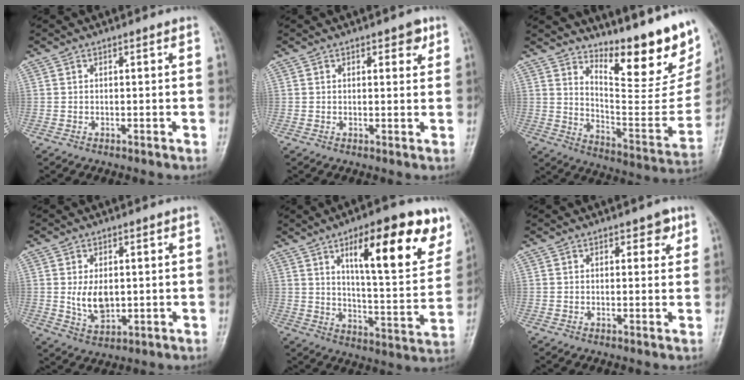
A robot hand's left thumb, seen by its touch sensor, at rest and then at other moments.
{"total": 2.9, "force": [1.6, 1.4, 1.9], "torque": [-0.009, -0.006, 0.018]}
{"total": 21.9, "force": [15.9, 6.5, 13.5], "torque": [-0.158, -0.124, 0.230]}
{"total": 6.2, "force": [0.4, 4.0, 4.7], "torque": [-0.072, -0.012, 0.018]}
{"total": 21.3, "force": [10.7, 6.7, 17.1], "torque": [-0.198, -0.040, 0.159]}
{"total": 2.9, "force": [1.6, 1.7, 1.8], "torque": [-0.003, -0.005, 0.017]}